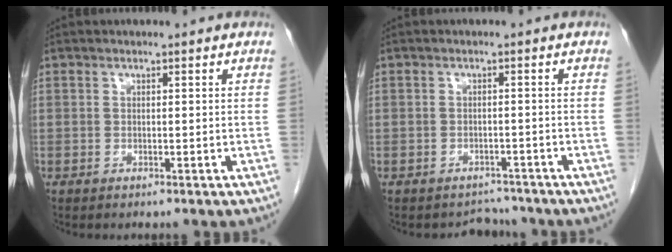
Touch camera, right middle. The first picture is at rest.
{"total": 2.7, "force": [-2.4, 1.2, -0.6], "torque": [0.007, 0.007, -0.032]}